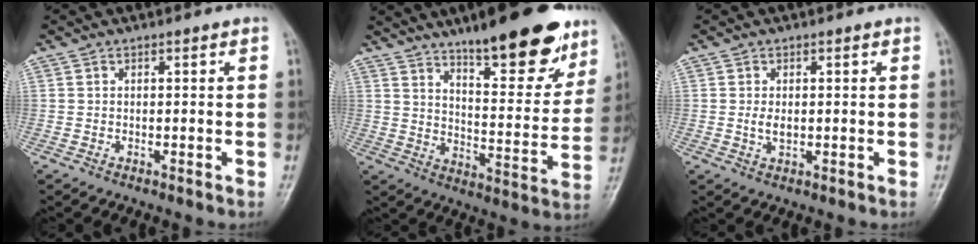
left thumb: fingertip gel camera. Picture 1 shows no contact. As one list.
[{"total": 20.4, "force": [13.8, 5.9, 13.8], "torque": [-0.147, -0.067, 0.208]}, {"total": 2.0, "force": [0.1, 1.2, 1.6], "torque": [-0.028, -0.004, 0.004]}]